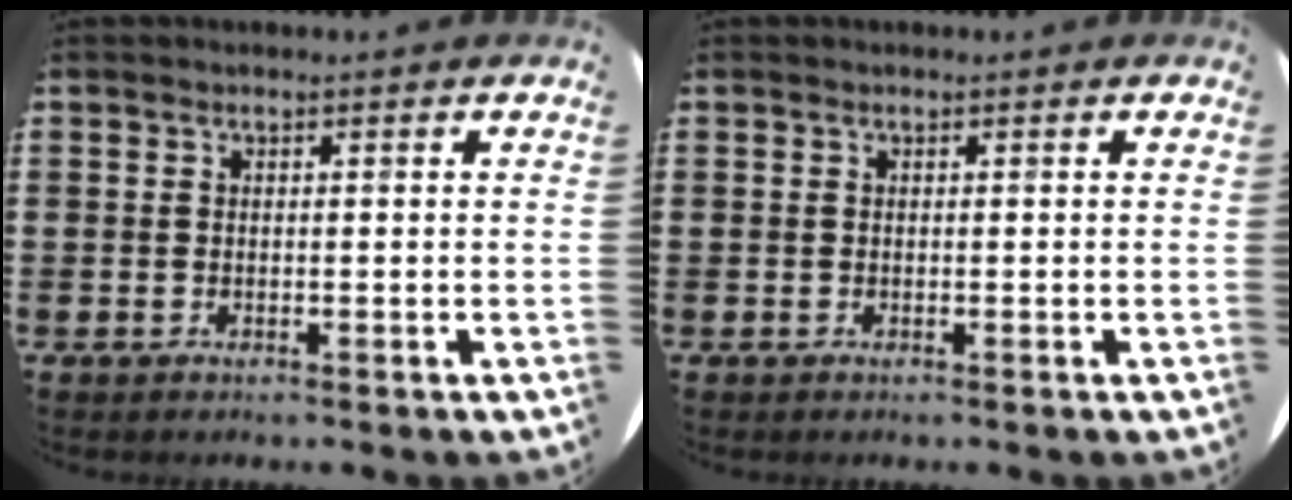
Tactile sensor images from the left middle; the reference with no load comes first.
{"total": 0.0}